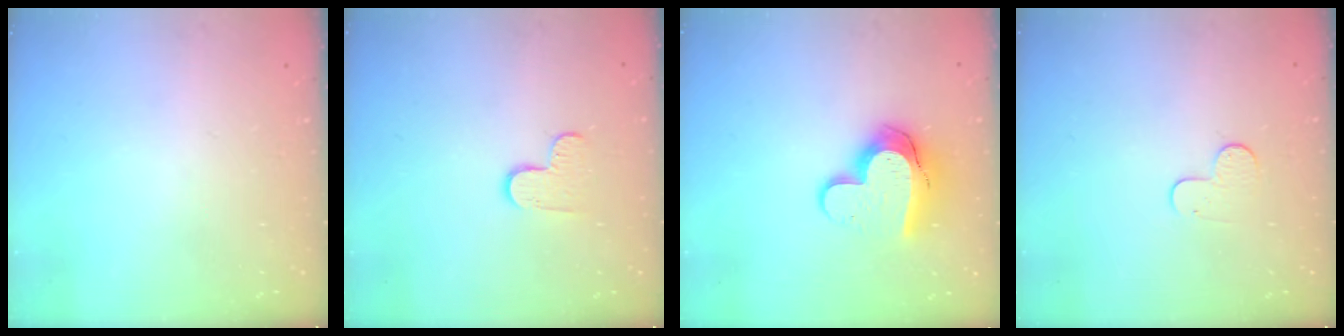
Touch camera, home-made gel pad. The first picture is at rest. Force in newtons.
{"total": 6.1, "press": 6.1, "slide": 0.6}
{"total": 13.3, "press": 13.3, "slide": 1.1}
{"total": 5.9, "press": 5.9, "slide": 0.4}